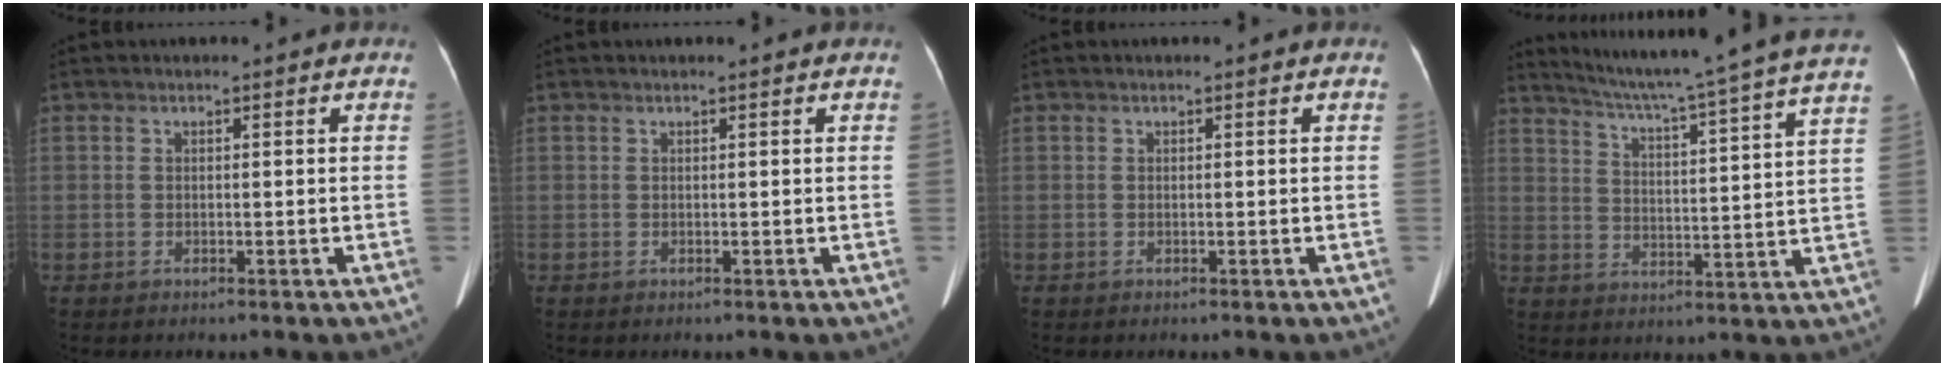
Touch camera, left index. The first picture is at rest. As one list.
[{"total": 0.6, "force": [0.5, 0.0, 0.3], "torque": [-0.006, 0.011, 0.008]}, {"total": 0.0}, {"total": 23.6, "force": [20.8, -1.8, 11.2], "torque": [-0.182, -0.045, 0.271]}]